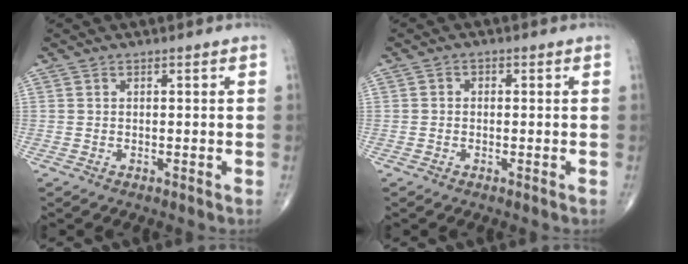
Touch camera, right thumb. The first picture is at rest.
{"total": 1.1, "force": [-0.1, 0.9, 0.6], "torque": [-0.001, 0.004, -0.008]}